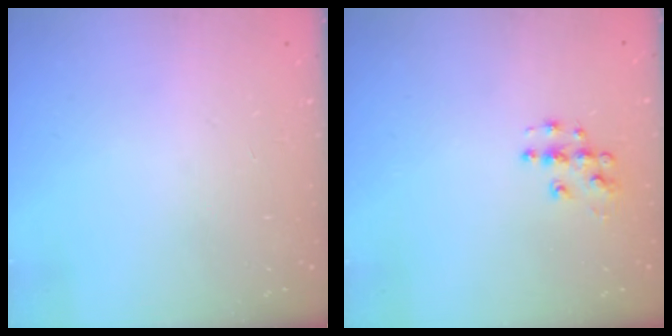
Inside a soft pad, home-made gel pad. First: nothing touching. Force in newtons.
{"total": 5.9, "press": 5.9, "slide": 0.4}